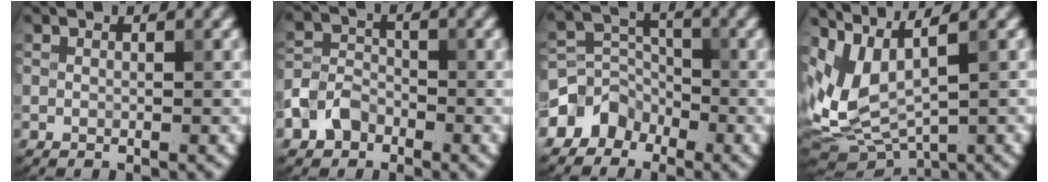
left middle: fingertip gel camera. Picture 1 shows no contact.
{"total": 3.5, "force": [-2.1, 2.4, 1.4], "torque": [-0.029, 0.004, -0.047]}
{"total": 3.3, "force": [-2.2, 2.5, 0.3], "torque": [0.003, 0.009, -0.046]}
{"total": 7.0, "force": [2.4, 3.0, 5.9], "torque": [-0.132, -0.002, 0.063]}